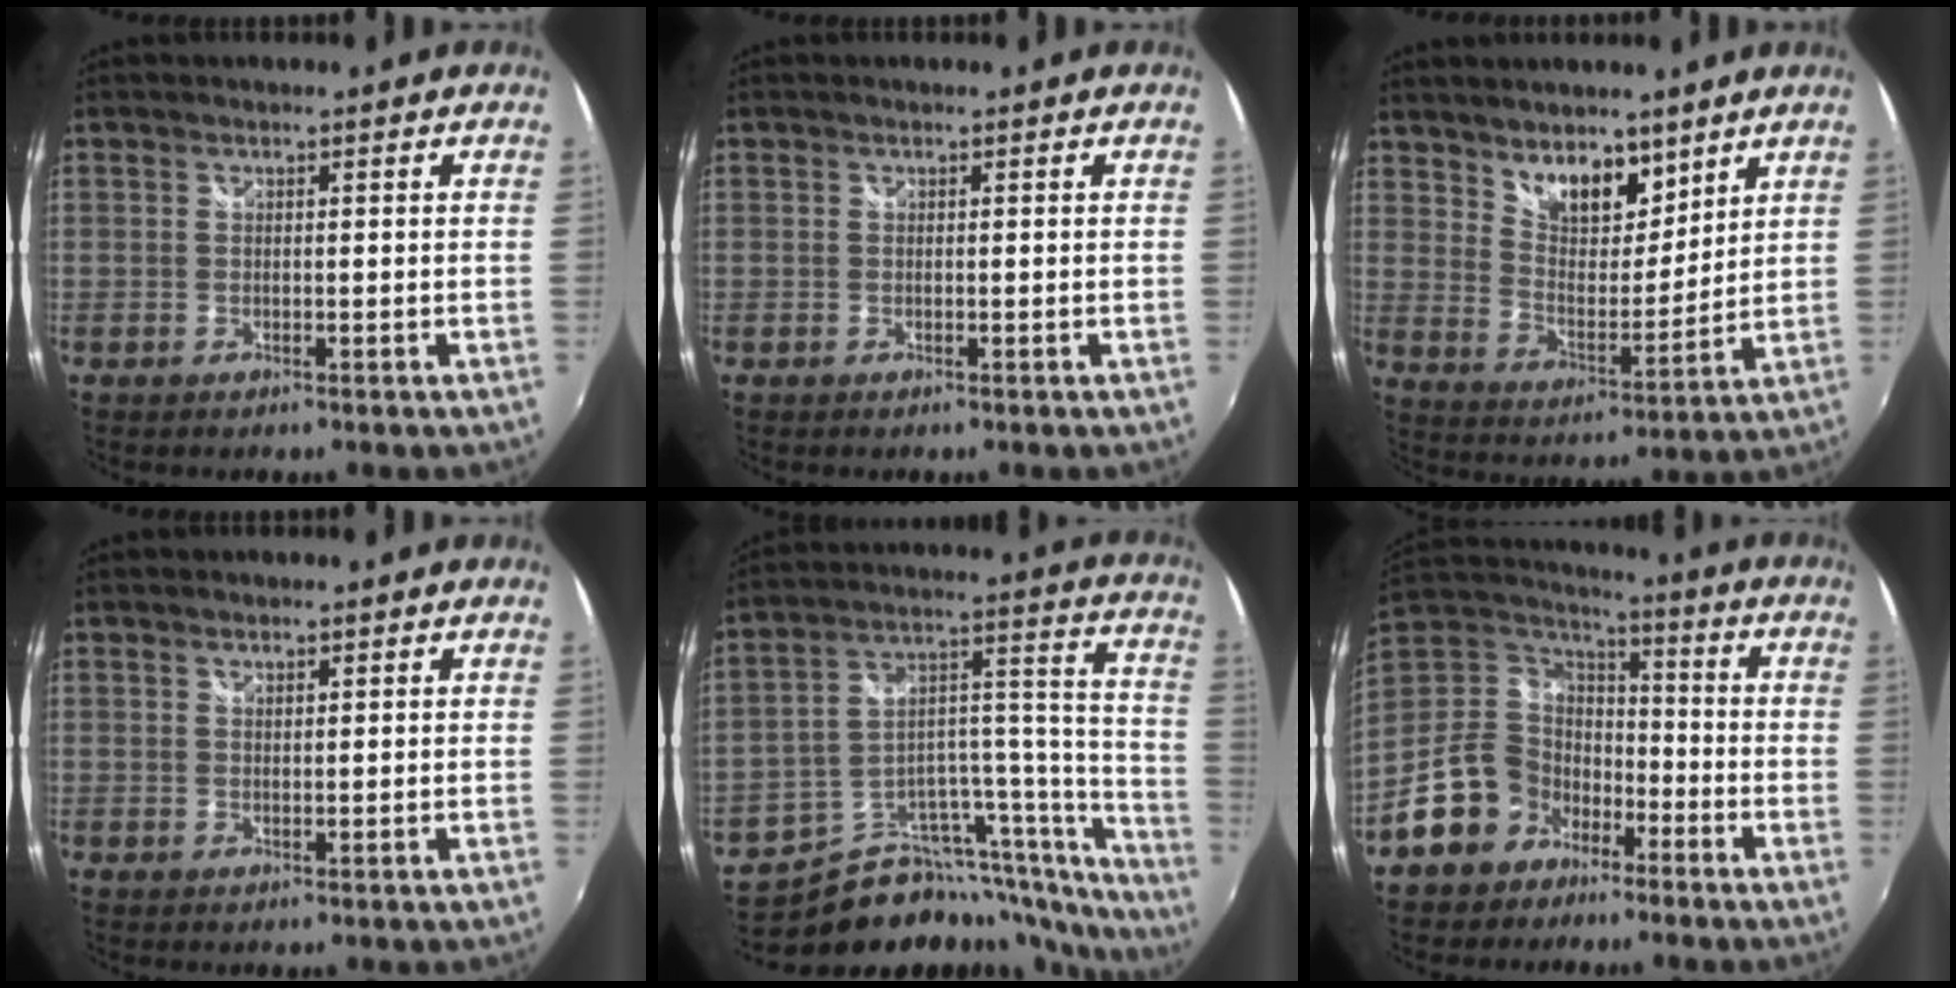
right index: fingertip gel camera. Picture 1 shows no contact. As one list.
[{"total": 0.0}, {"total": 10.4, "force": [7.6, 5.0, 5.1], "torque": [-0.072, 0.001, 0.136]}, {"total": 0.9, "force": [0.7, 0.4, 0.5], "torque": [-0.005, 0.001, 0.011]}, {"total": 23.8, "force": [-18.8, 9.4, 11.1], "torque": [-0.119, 0.060, -0.279]}, {"total": 14.9, "force": [-8.8, 11.0, 4.8], "torque": [-0.125, 0.034, -0.150]}]